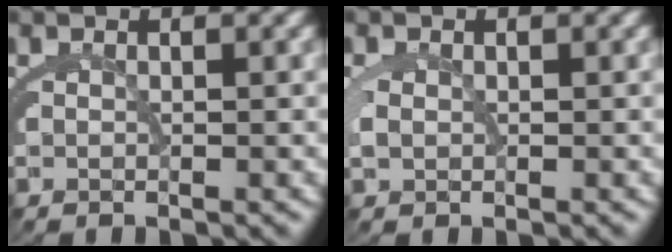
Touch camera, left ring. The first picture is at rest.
{"total": 0.6, "force": [0.3, 0.1, 0.6], "torque": [-0.016, -0.002, 0.010]}